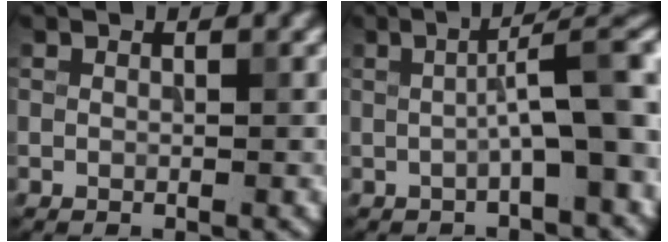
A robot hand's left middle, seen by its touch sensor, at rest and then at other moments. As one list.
[{"total": 6.5, "force": [-0.6, 1.4, 6.3], "torque": [-0.088, 0.018, -0.011]}]